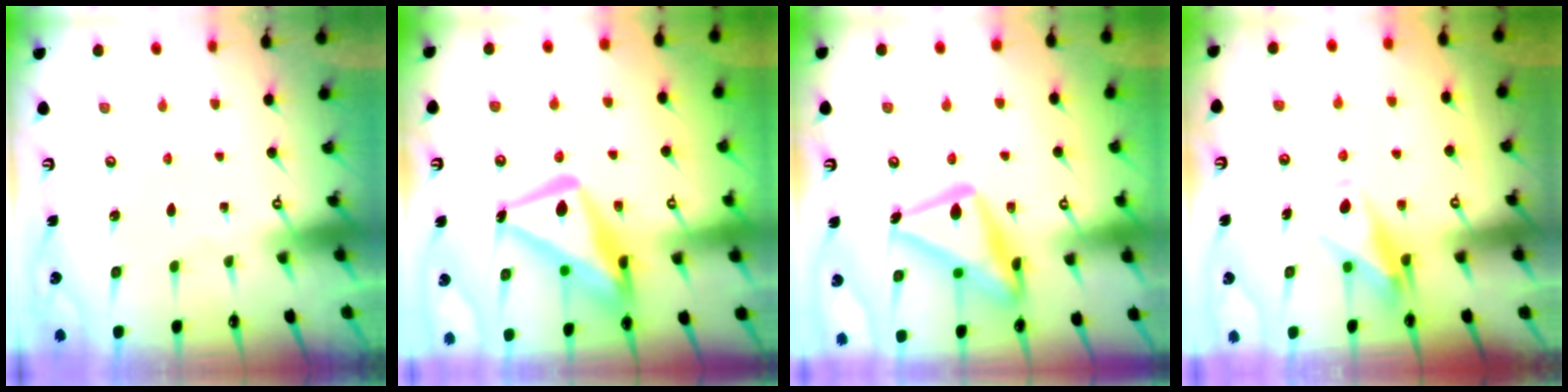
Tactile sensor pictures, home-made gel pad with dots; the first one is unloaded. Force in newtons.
{"total": 17.3, "press": 17.2, "slide": 1.9}
{"total": 21.2, "press": 21.2, "slide": 1.4}
{"total": 10.4, "press": 10.4, "slide": 0.8}